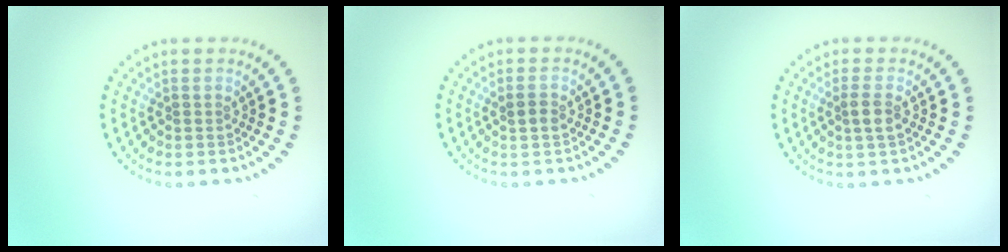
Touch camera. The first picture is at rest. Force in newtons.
{"total": 1.3, "press": 1.2, "slide": 0.4}
{"total": 1.8, "press": 1.5, "slide": 0.9}